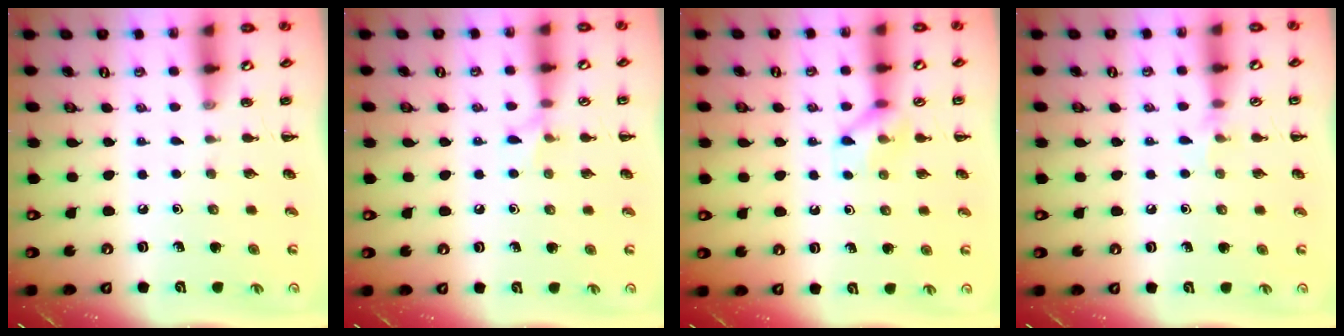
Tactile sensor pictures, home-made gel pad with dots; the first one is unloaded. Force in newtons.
{"total": 5.3, "press": 4.9, "slide": 1.9}
{"total": 8.3, "press": 8.3, "slide": 0.4}
{"total": 4.8, "press": 4.5, "slide": 1.4}